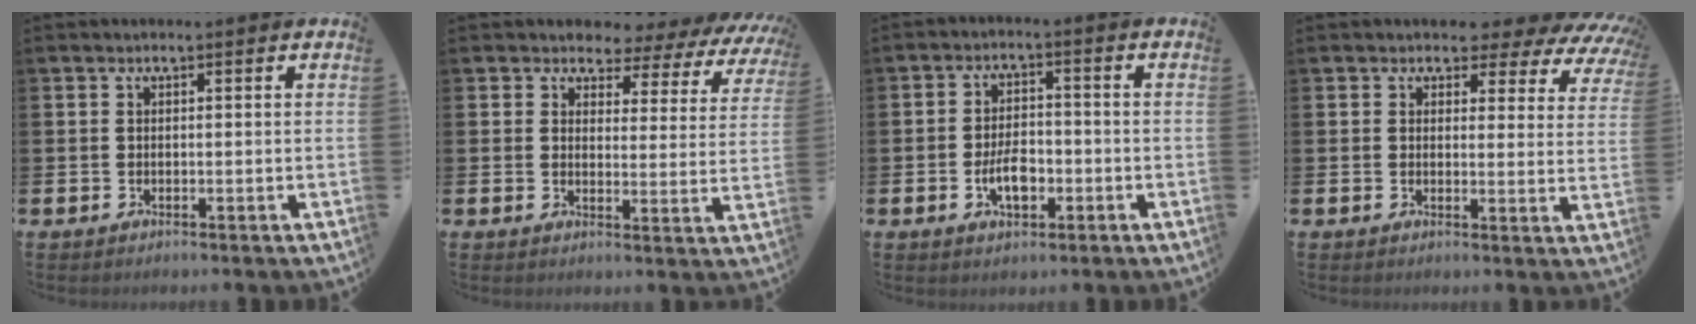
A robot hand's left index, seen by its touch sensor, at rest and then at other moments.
{"total": 3.0, "force": [2.3, 1.8, 0.4], "torque": [-0.014, -0.030, 0.029]}
{"total": 4.7, "force": [-1.4, 2.5, 3.7], "torque": [-0.056, 0.005, -0.027]}
{"total": 3.5, "force": [2.6, 2.0, 1.1], "torque": [-0.019, -0.029, 0.036]}